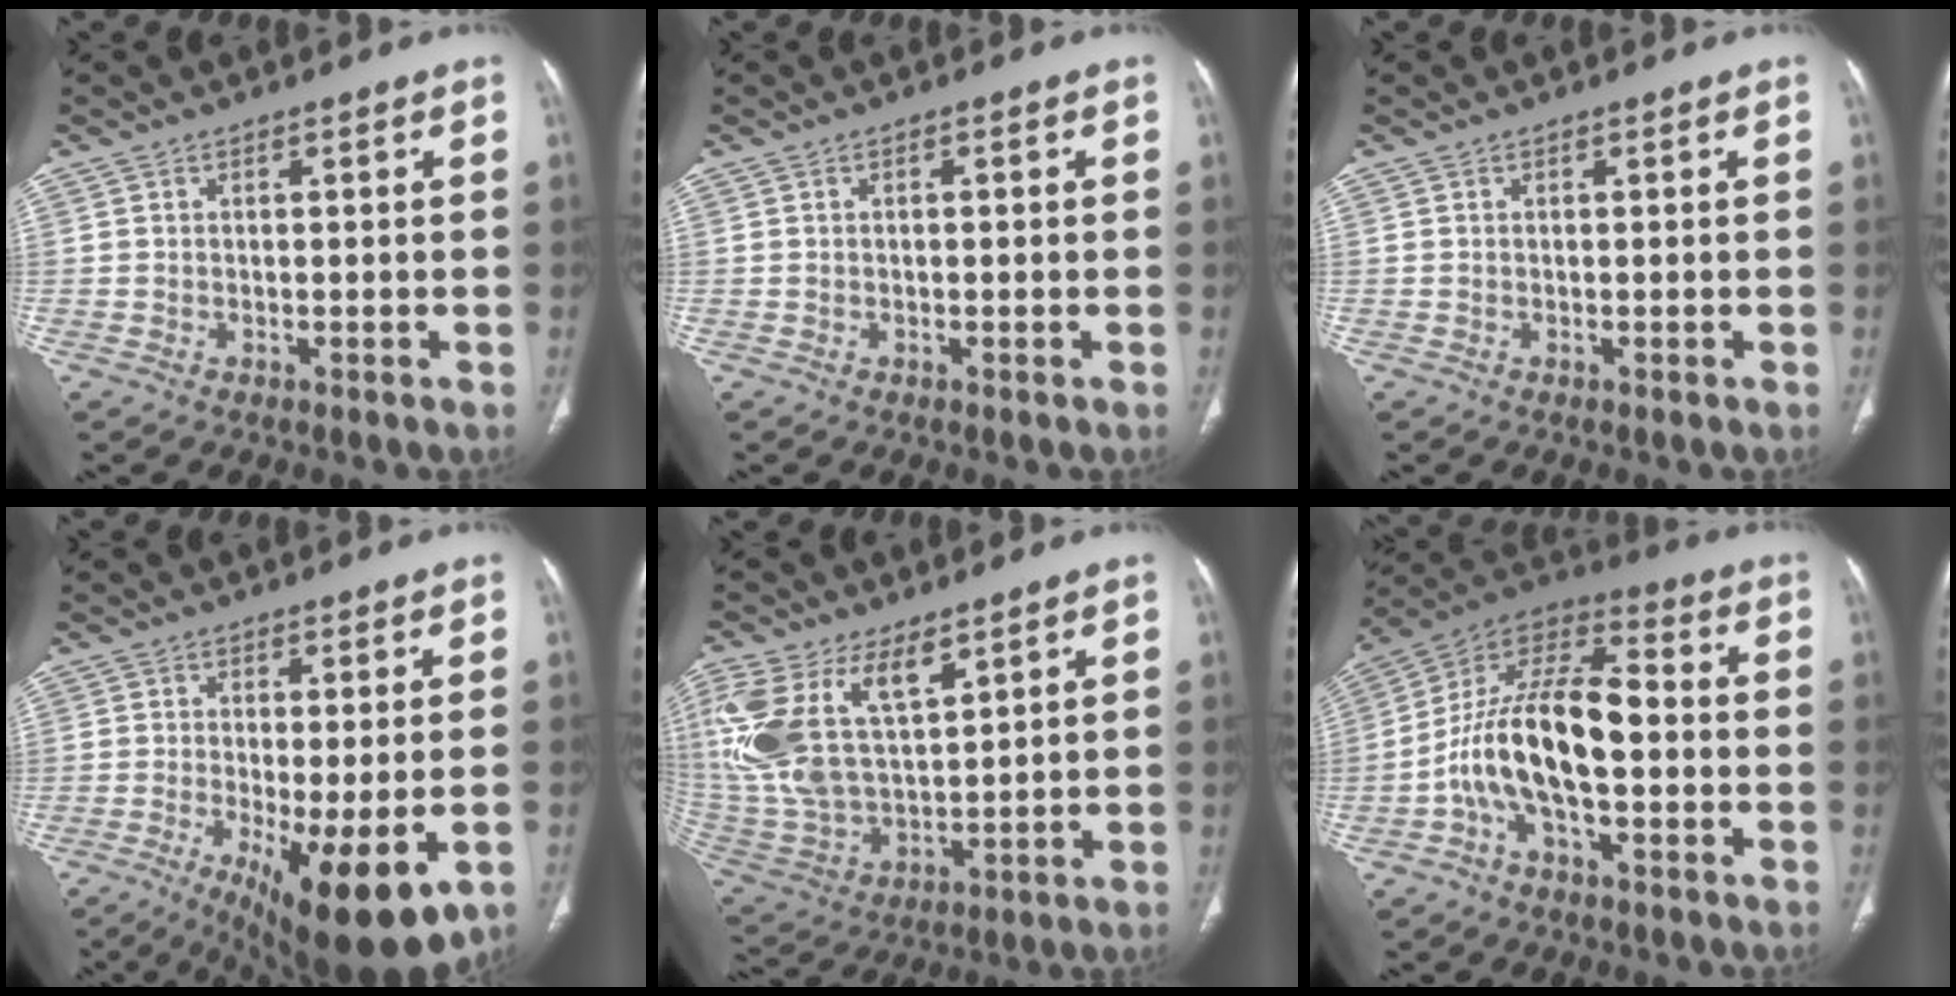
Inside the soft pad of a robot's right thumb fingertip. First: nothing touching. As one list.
[{"total": 0.7, "force": [0.0, 0.2, 0.6], "torque": [-0.014, 0.001, 0.002]}, {"total": 0.0}, {"total": 14.7, "force": [-5.3, 4.4, 13.0], "torque": [-0.174, -0.021, -0.068]}, {"total": 18.4, "force": [8.5, 9.2, 13.4], "torque": [-0.282, -0.023, 0.178]}, {"total": 16.7, "force": [-3.1, 8.0, 14.4], "torque": [-0.259, 0.051, -0.062]}]